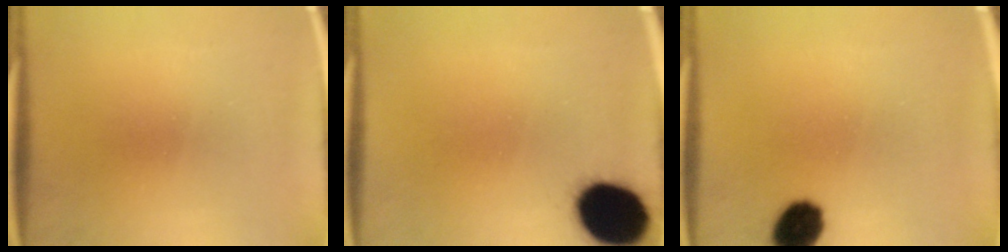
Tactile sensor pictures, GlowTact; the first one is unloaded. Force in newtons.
{"total": 18.3}
{"total": 8.4}